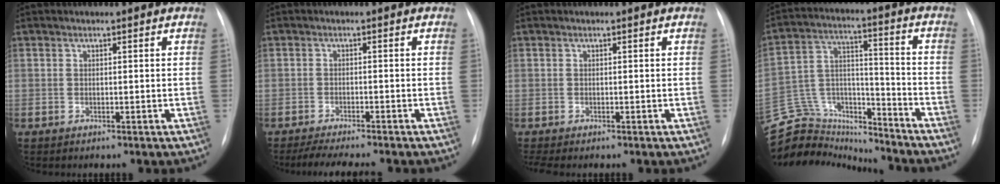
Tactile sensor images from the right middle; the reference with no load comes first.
{"total": 7.6, "force": [-6.6, 0.4, 3.7], "torque": [-0.053, -0.015, -0.101]}
{"total": 1.5, "force": [-1.3, 0.2, 0.8], "torque": [-0.009, -0.003, -0.015]}
{"total": 19.1, "force": [-18.2, 4.8, 2.8], "torque": [-0.066, 0.055, -0.294]}